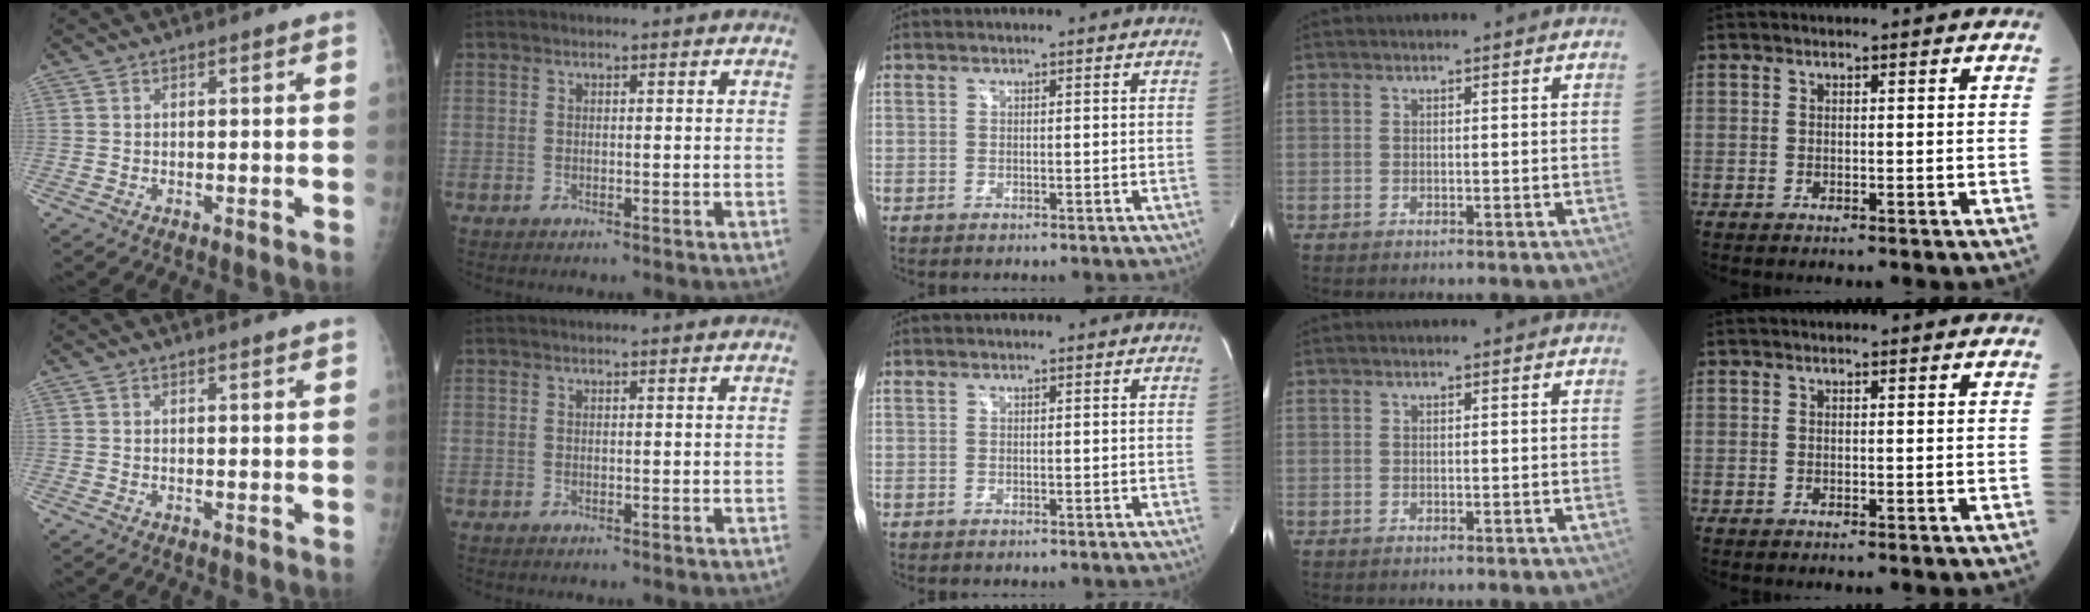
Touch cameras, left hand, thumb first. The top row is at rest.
{"thumb": {"total": 1.4, "force": [1.3, 0.0, 0.3], "torque": [-0.002, -0.005, 0.016]}, "index": {"total": 2.0, "force": [1.9, -0.1, 0.7], "torque": [-0.008, 0.012, 0.025]}}